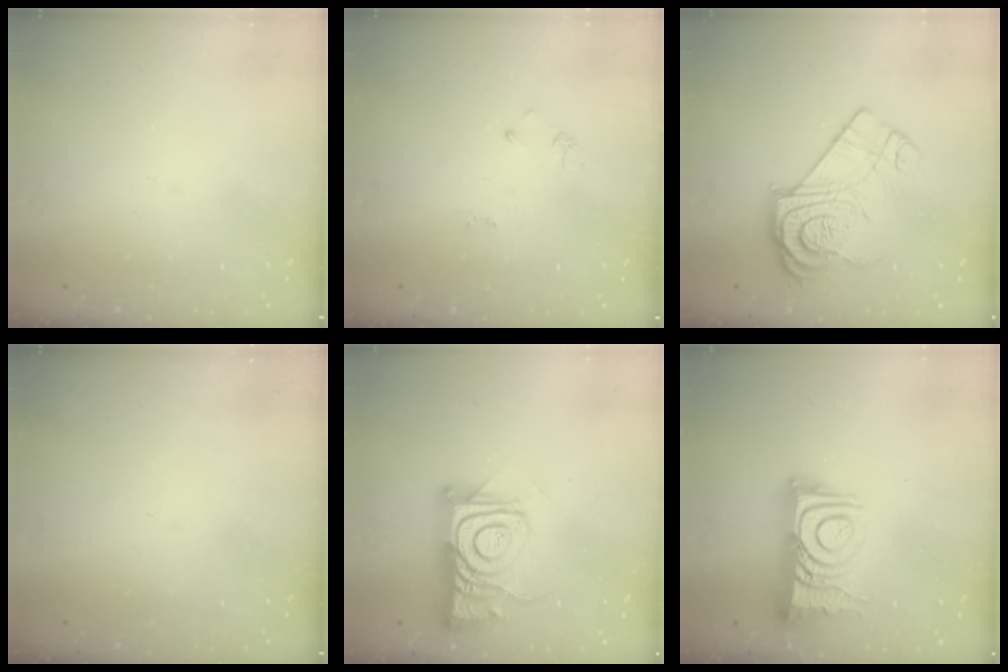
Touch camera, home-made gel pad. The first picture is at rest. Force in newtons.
{"total": 2.6, "press": 2.6, "slide": 0.4}
{"total": 13.5, "press": 13.5, "slide": 1.0}
{"total": 0.0}
{"total": 11.6, "press": 11.5, "slide": 1.0}
{"total": 14.0, "press": 14.0, "slide": 1.0}